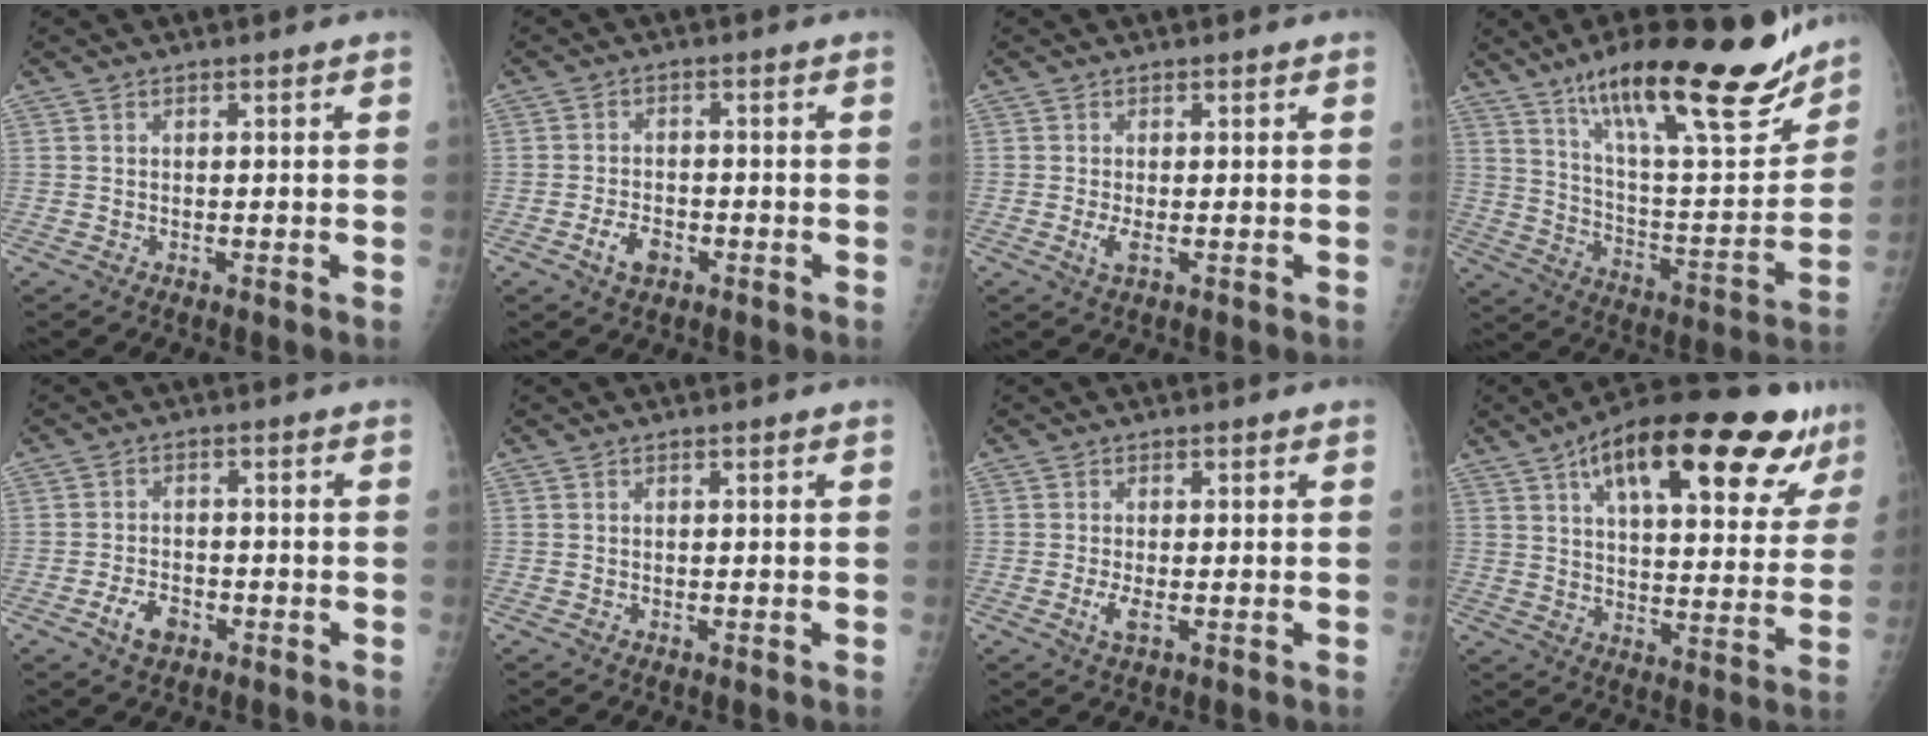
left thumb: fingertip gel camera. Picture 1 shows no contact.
{"total": 4.5, "force": [-2.2, 2.7, 2.8], "torque": [-0.043, 0.015, -0.040]}
{"total": 2.3, "force": [-0.5, 0.8, 2.1], "torque": [-0.049, -0.006, -0.011]}
{"total": 26.5, "force": [18.1, 6.6, 18.2], "torque": [-0.247, -0.073, 0.291]}
{"total": 4.7, "force": [-2.5, 2.8, 2.8], "torque": [-0.045, 0.017, -0.044]}
{"total": 0.0}
{"total": 2.6, "force": [-0.8, 0.8, 2.4], "torque": [-0.054, -0.006, -0.018]}
{"total": 26.5, "force": [15.0, 9.2, 19.8], "torque": [-0.266, -0.011, 0.220]}